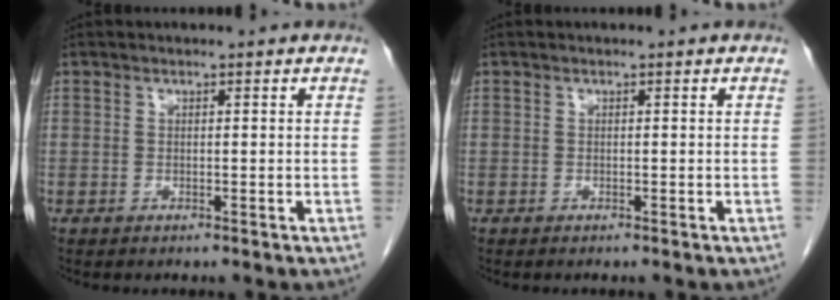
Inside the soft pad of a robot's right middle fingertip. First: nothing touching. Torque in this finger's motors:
{"motor_torque": [-0.18, -0.18, -0.03, -0.01]}